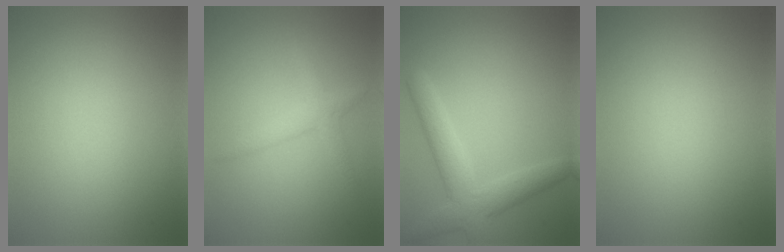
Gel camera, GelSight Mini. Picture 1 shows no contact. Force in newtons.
{"total": 2.0, "press": 2.0, "slide": 0.1}
{"total": 4.5, "press": 4.5, "slide": 0.2}
{"total": 0.0}